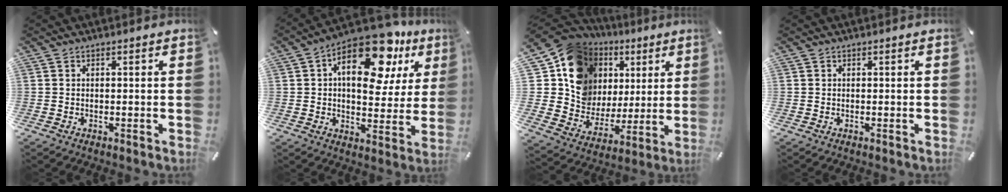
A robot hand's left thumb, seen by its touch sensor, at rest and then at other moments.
{"total": 19.0, "force": [9.7, 9.5, 13.3], "torque": [-0.196, -0.049, 0.160]}
{"total": 15.9, "force": [6.7, 13.5, 5.1], "torque": [-0.088, -0.051, 0.138]}
{"total": 0.0}